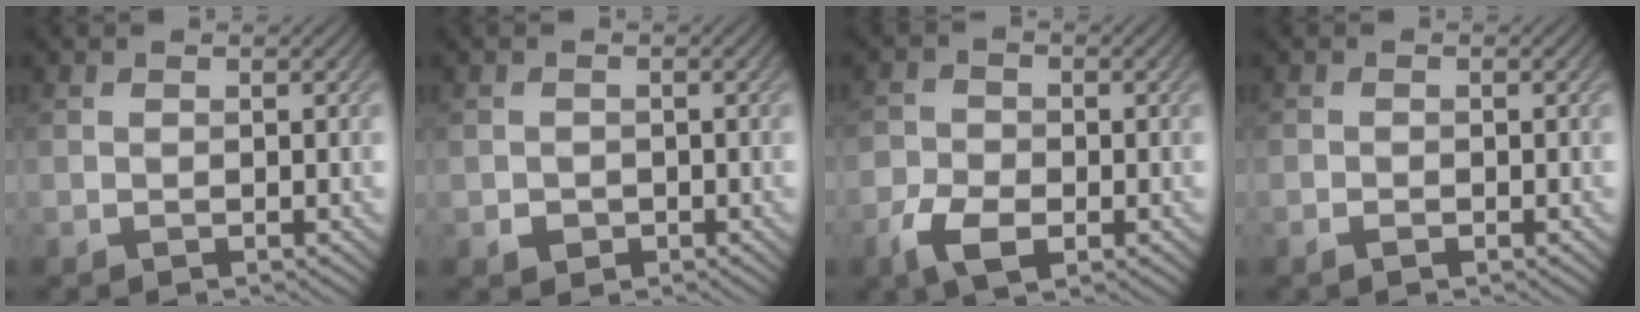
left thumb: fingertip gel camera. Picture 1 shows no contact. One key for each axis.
{"total": 1.3, "fx": -0.4, "fy": 1.2, "fz": 0.3, "tx": -0.002, "ty": -0.002, "tz": -0.009}
{"total": 5.4, "fx": -2.6, "fy": 3.3, "fz": 3.4, "tx": -0.076, "ty": -0.005, "tz": -0.057}
{"total": 0.6, "fx": -0.5, "fy": 0.3, "fz": 0.3, "tx": -0.007, "ty": 0.001, "tz": -0.010}